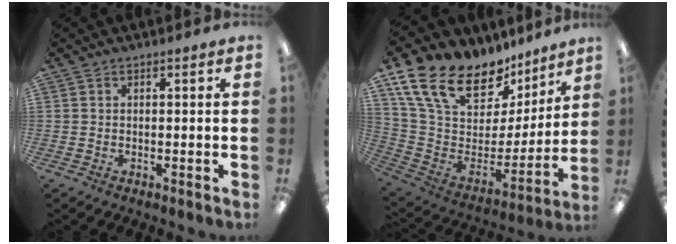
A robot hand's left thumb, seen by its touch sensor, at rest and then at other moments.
{"total": 21.2, "force": [15.9, 10.3, 9.6], "torque": [-0.184, -0.117, 0.297]}